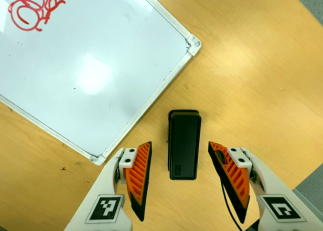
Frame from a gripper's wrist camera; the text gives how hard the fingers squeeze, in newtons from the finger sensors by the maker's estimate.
{"total": 0.0}